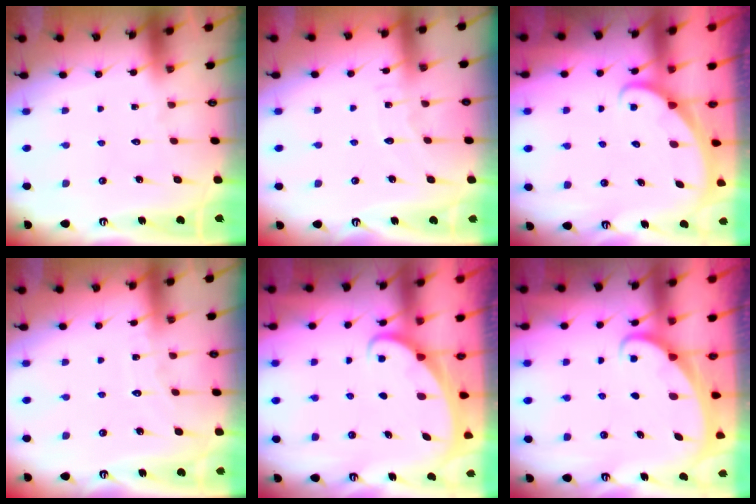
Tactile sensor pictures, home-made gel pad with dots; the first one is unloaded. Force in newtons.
{"total": 3.4, "press": 3.4, "slide": 0.4}
{"total": 1.6, "press": 1.6, "slide": 0.0}
{"total": 4.1, "press": 4.1, "slide": 0.5}
{"total": 1.7, "press": 1.7, "slide": 0.2}
{"total": 1.7, "press": 1.7, "slide": 0.2}